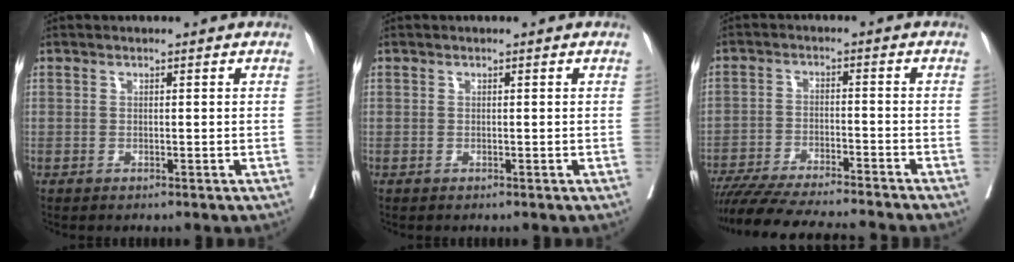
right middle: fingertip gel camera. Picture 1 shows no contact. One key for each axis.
{"total": 0.0}
{"total": 14.9, "fx": -13.6, "fy": 0.5, "fz": 6.1, "tx": -0.091, "ty": -0.014, "tz": -0.212}